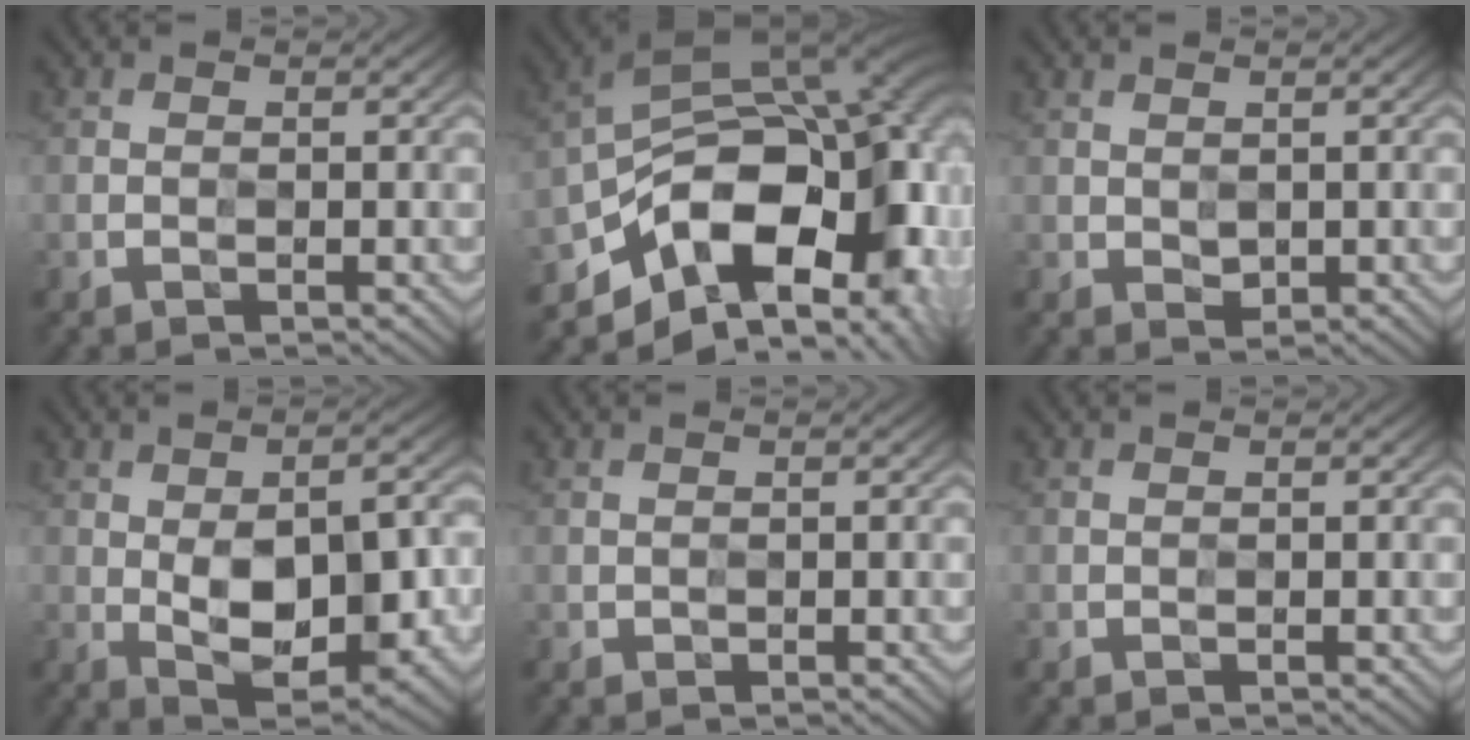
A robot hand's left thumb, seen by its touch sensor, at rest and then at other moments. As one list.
[{"total": 15.4, "force": [-5.3, 9.5, 10.9], "torque": [-0.168, -0.017, -0.087]}, {"total": 0.7, "force": [0.5, 0.4, 0.0], "torque": [-0.009, -0.003, 0.011]}, {"total": 9.7, "force": [-0.9, 5.2, 8.1], "torque": [-0.131, -0.005, -0.010]}, {"total": 0.6, "force": [-0.1, 0.4, 0.4], "torque": [-0.005, -0.002, -0.001]}, {"total": 0.0}]